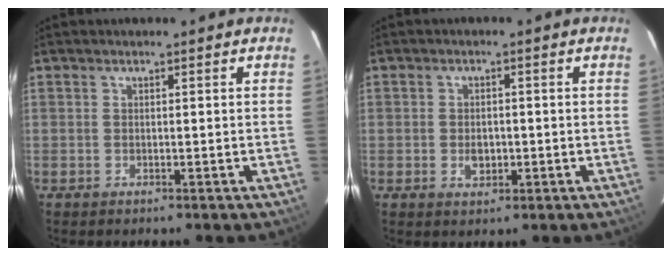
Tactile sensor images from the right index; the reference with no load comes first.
{"total": 3.1, "force": [-0.6, 2.3, 2.0], "torque": [-0.033, 0.002, -0.007]}